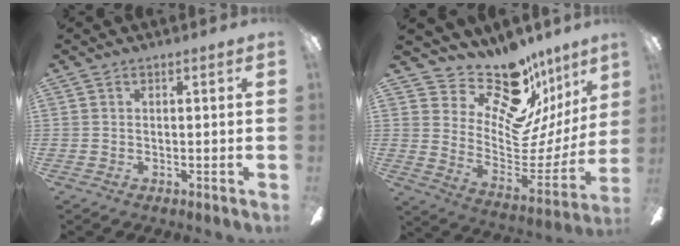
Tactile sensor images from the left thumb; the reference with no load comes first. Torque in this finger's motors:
{"motor_torque": [1.01, 0.14, 0.00, -0.45, 0.03]}